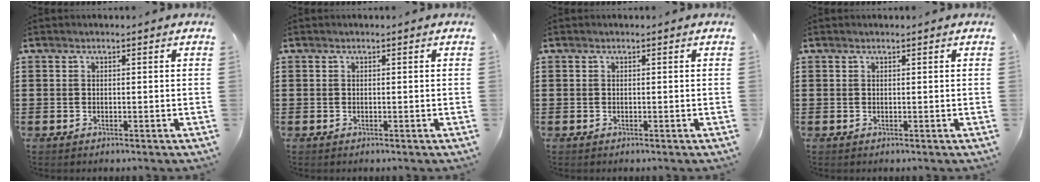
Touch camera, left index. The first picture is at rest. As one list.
[{"total": 0.0}, {"total": 0.0}, {"total": 0.0}]